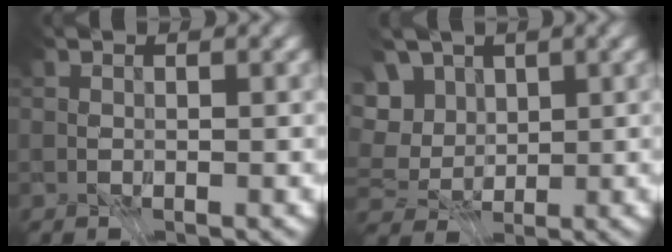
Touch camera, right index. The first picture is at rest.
{"total": 4.2, "force": [1.1, 3.1, 2.6], "torque": [-0.053, 0.007, 0.010]}